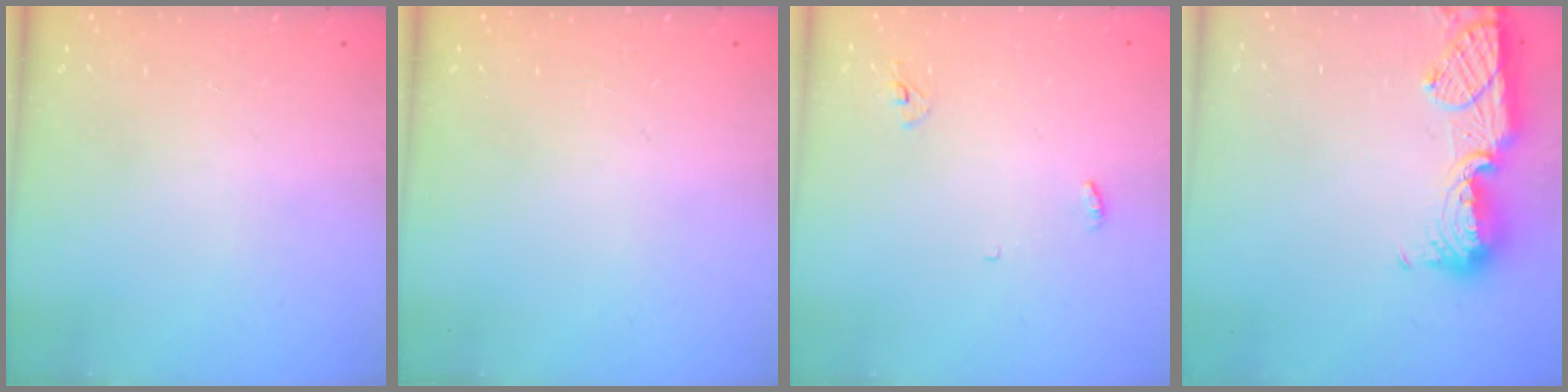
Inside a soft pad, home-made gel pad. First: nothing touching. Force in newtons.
{"total": 0.0}
{"total": 3.3, "press": 3.2, "slide": 0.3}
{"total": 13.9, "press": 13.8, "slide": 1.2}